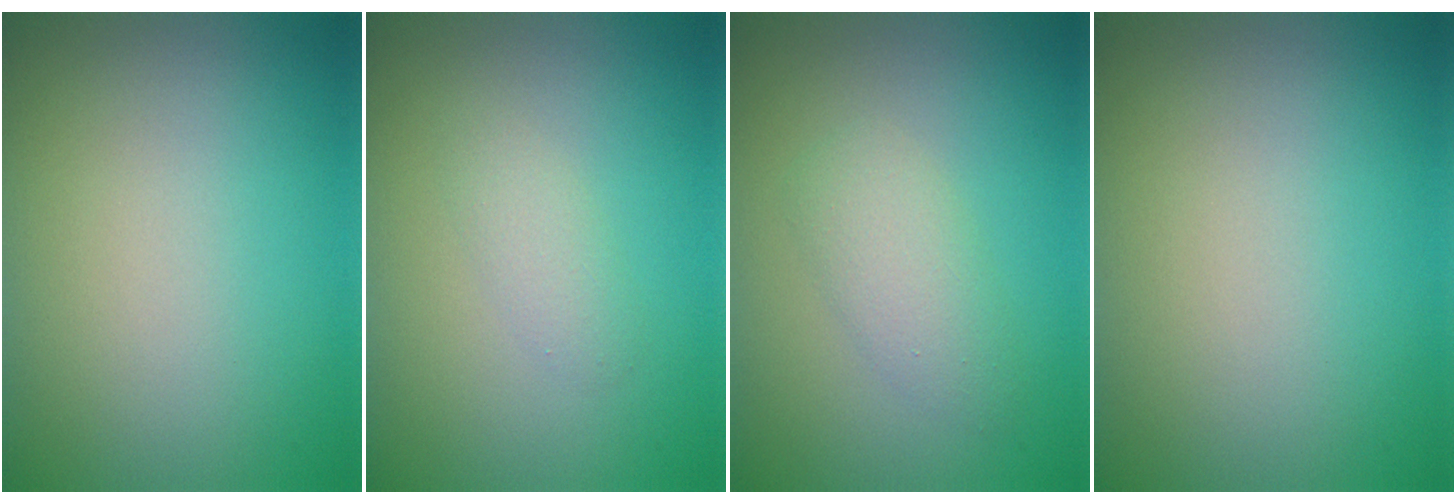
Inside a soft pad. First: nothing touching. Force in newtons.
{"total": 1.5, "press": 1.5, "slide": 0.1}
{"total": 2.7, "press": 2.7, "slide": 0.1}
{"total": 0.0}